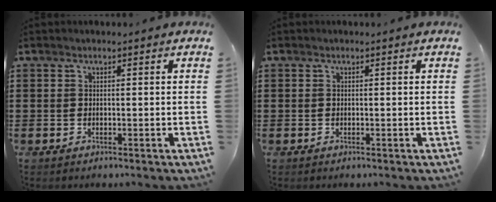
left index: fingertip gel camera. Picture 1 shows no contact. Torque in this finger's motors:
{"motor_torque": [-0.07, 0.06, 0.00, 0.00]}